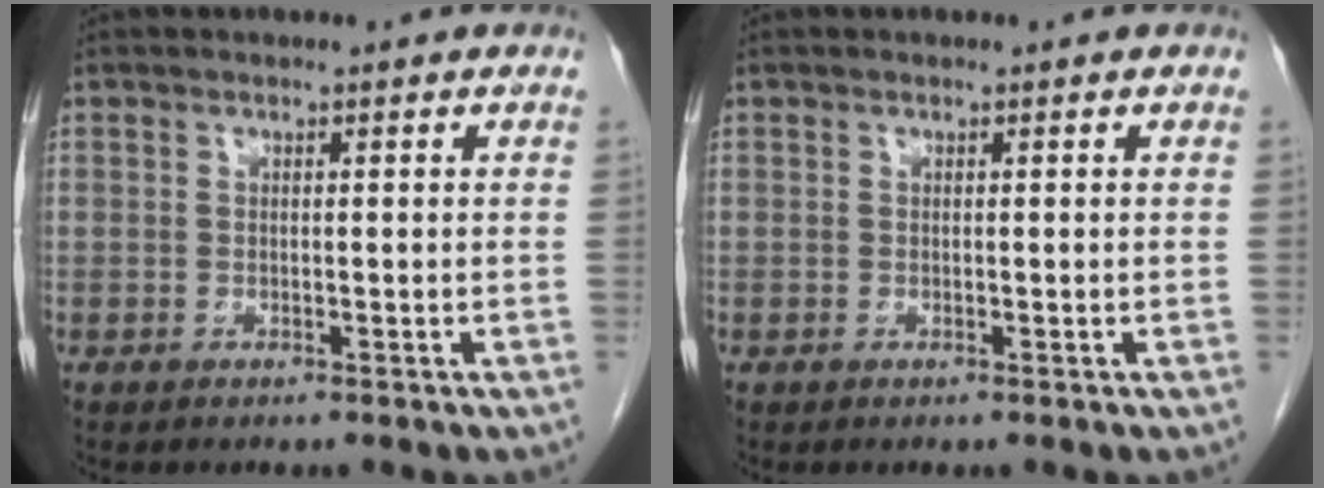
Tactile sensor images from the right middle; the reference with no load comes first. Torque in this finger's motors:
{"motor_torque": [0.00, 0.00, 0.00, 0.00]}